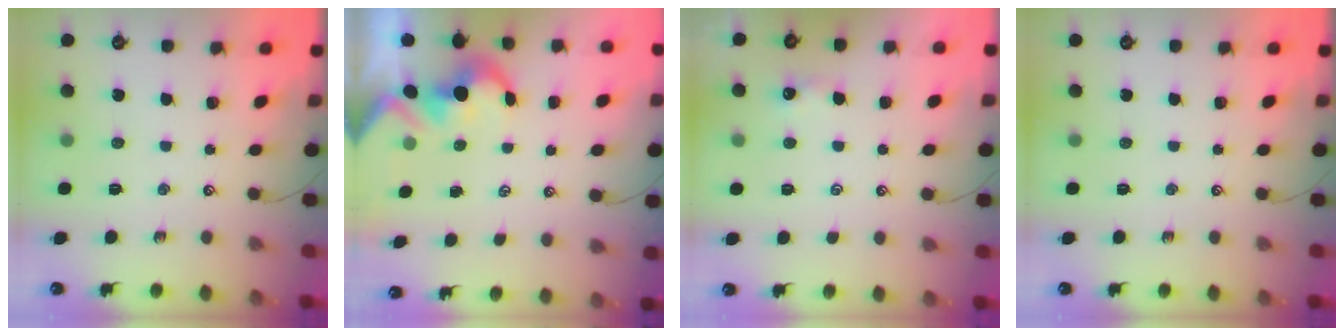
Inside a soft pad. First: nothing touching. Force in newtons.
{"total": 1.7, "press": 1.4, "slide": 0.9}
{"total": 1.7, "press": 1.7, "slide": 0.3}
{"total": 0.0}